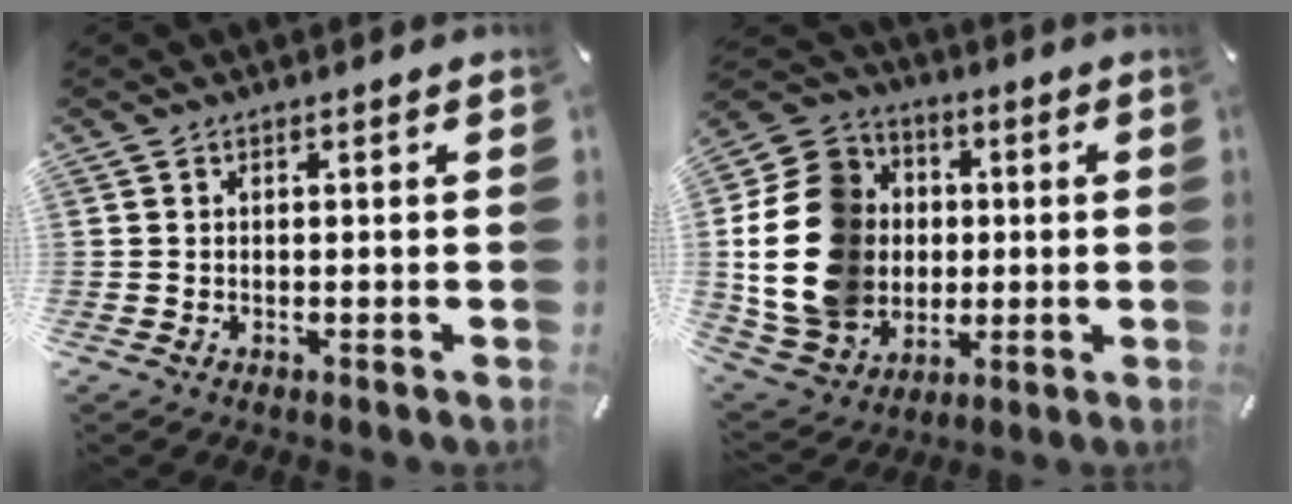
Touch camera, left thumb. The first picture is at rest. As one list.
[{"total": 19.3, "force": [-0.6, 16.8, 9.4], "torque": [-0.200, 0.012, -0.008]}]